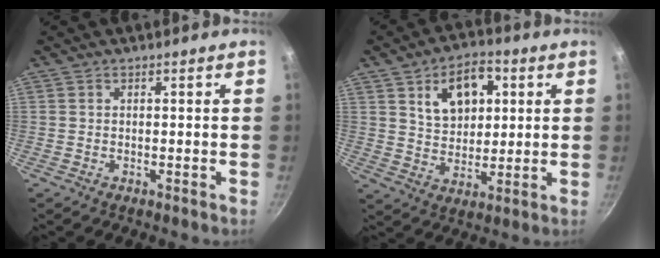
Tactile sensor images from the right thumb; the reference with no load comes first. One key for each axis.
{"total": 11.6, "fx": 4.1, "fy": 7.6, "fz": 7.8, "tx": -0.090, "ty": -0.008, "tz": 0.070}